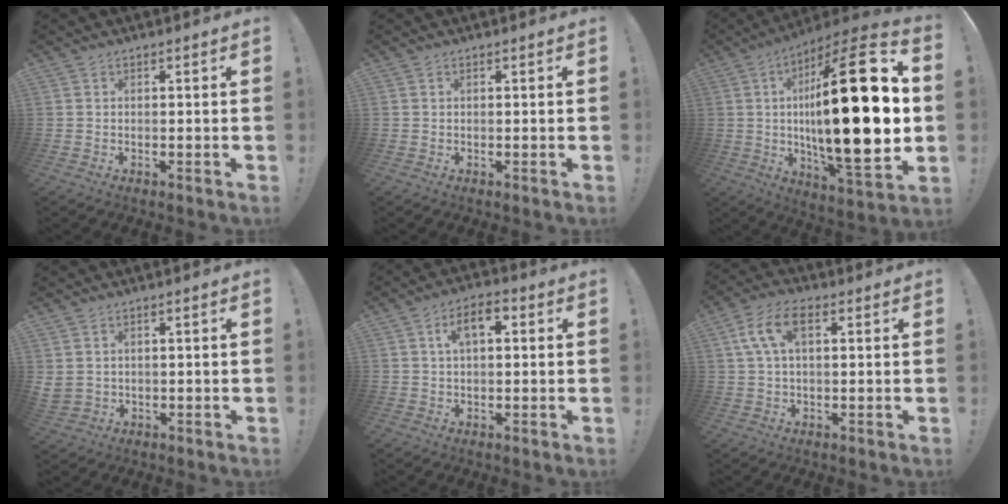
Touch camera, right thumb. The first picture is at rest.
{"total": 0.0}
{"total": 34.7, "force": [1.3, 10.2, 33.1], "torque": [-0.568, -0.009, 0.015]}
{"total": 2.8, "force": [1.3, 2.1, 1.2], "torque": [-0.028, -0.008, 0.025]}
{"total": 6.9, "force": [1.7, 3.6, 5.6], "torque": [-0.087, 0.008, 0.026]}
{"total": 9.3, "force": [2.4, 5.0, 7.4], "torque": [-0.150, 0.011, 0.046]}